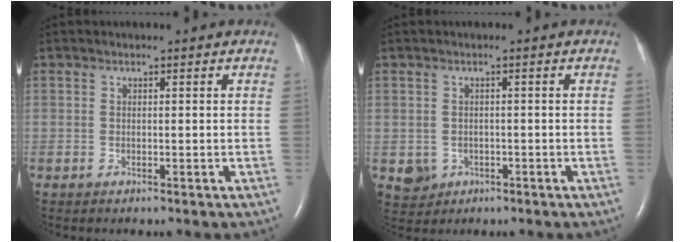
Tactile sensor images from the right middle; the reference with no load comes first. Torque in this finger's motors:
{"motor_torque": [-0.08, 0.12, -0.03, 0.00]}